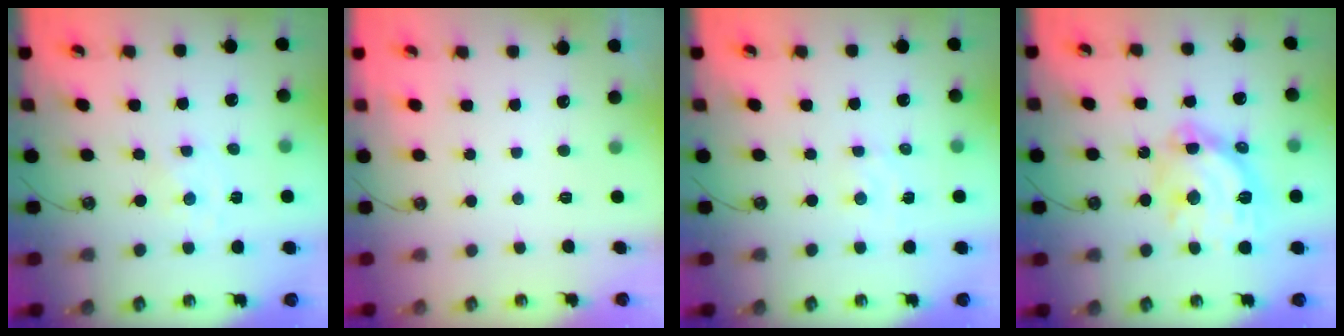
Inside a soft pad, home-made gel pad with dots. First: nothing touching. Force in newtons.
{"total": 0.0}
{"total": 1.7, "press": 1.6, "slide": 0.3}
{"total": 16.5, "press": 16.5, "slide": 1.1}